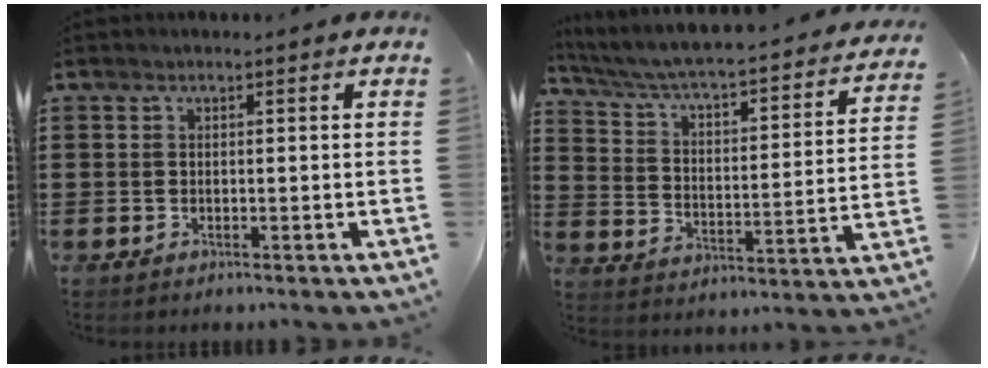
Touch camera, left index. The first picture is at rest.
{"total": 3.7, "force": [3.2, 0.0, 1.7], "torque": [-0.054, -0.041, 0.042]}